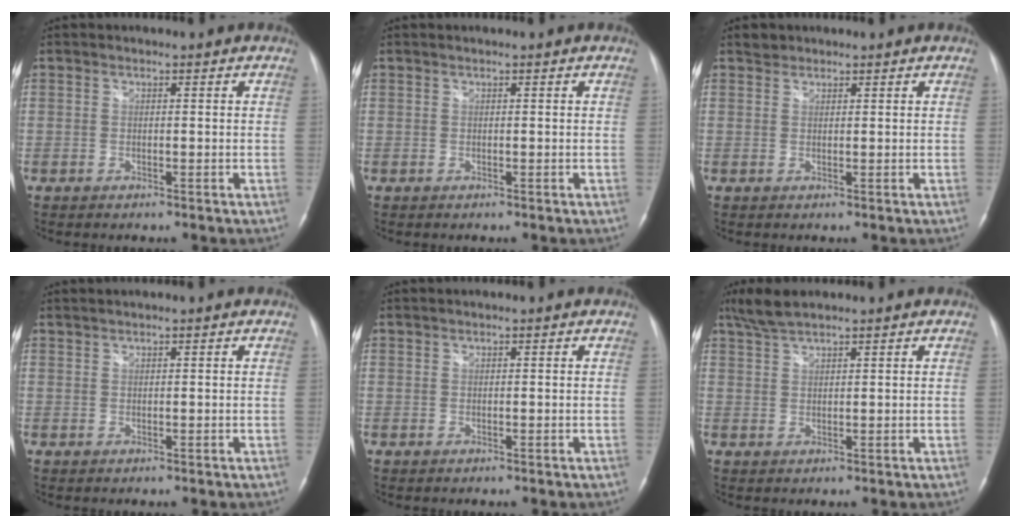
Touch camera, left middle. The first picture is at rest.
{"total": 0.0}
{"total": 1.3, "force": [1.0, 0.7, -0.1], "torque": [0.005, 0.005, 0.015]}
{"total": 1.4, "force": [1.3, -0.2, 0.5], "torque": [-0.010, 0.011, 0.029]}
{"total": 0.5, "force": [0.5, -0.1, 0.1], "torque": [-0.006, 0.008, 0.014]}
{"total": 3.9, "force": [3.3, 0.3, 2.0], "torque": [-0.051, 0.011, 0.072]}